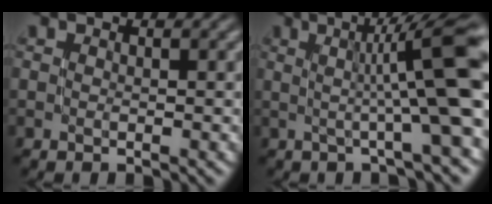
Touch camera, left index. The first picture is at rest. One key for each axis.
{"total": 8.7, "fx": 0.8, "fy": 1.5, "fz": 8.5, "tx": -0.103, "ty": 0.013, "tz": 0.009}